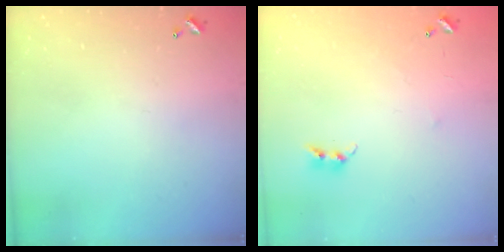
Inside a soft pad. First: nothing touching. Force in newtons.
{"total": 5.1, "press": 4.9, "slide": 1.1}